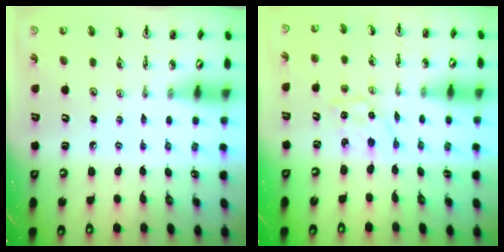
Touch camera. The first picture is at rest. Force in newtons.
{"total": 2.0, "press": 2.0, "slide": 0.2}